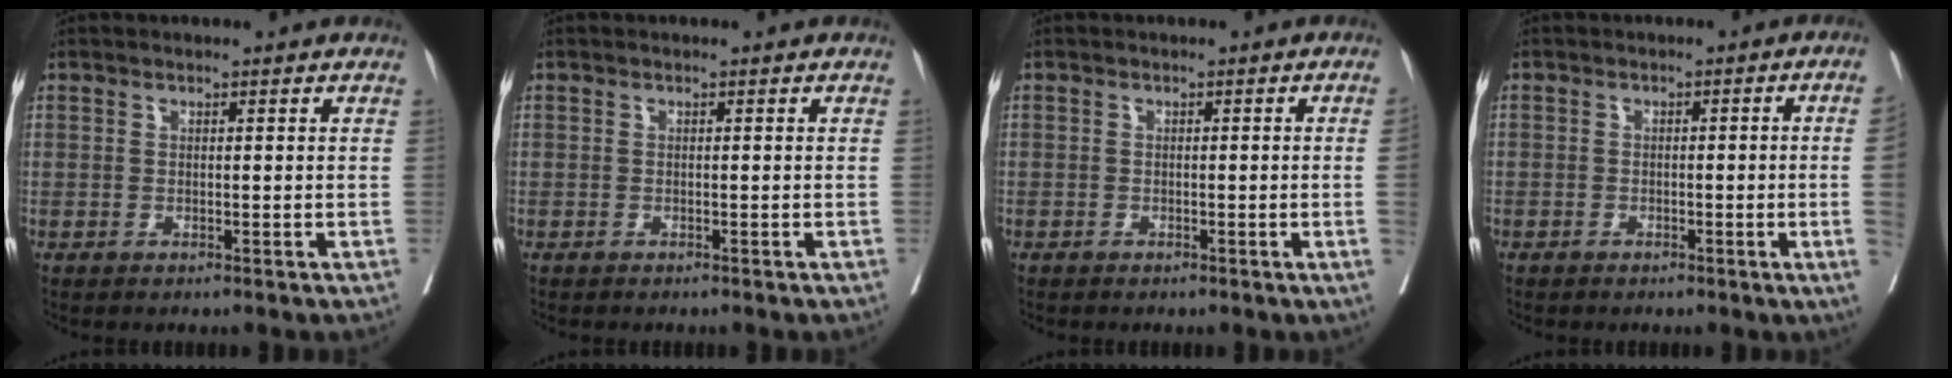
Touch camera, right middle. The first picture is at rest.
{"total": 0.6, "force": [-0.5, 0.1, 0.2], "torque": [-0.003, -0.001, -0.010]}
{"total": 1.4, "force": [-0.4, -0.4, 1.3], "torque": [-0.015, 0.001, -0.006]}
{"total": 4.2, "force": [-1.0, -0.7, 4.1], "torque": [-0.046, 0.002, -0.014]}